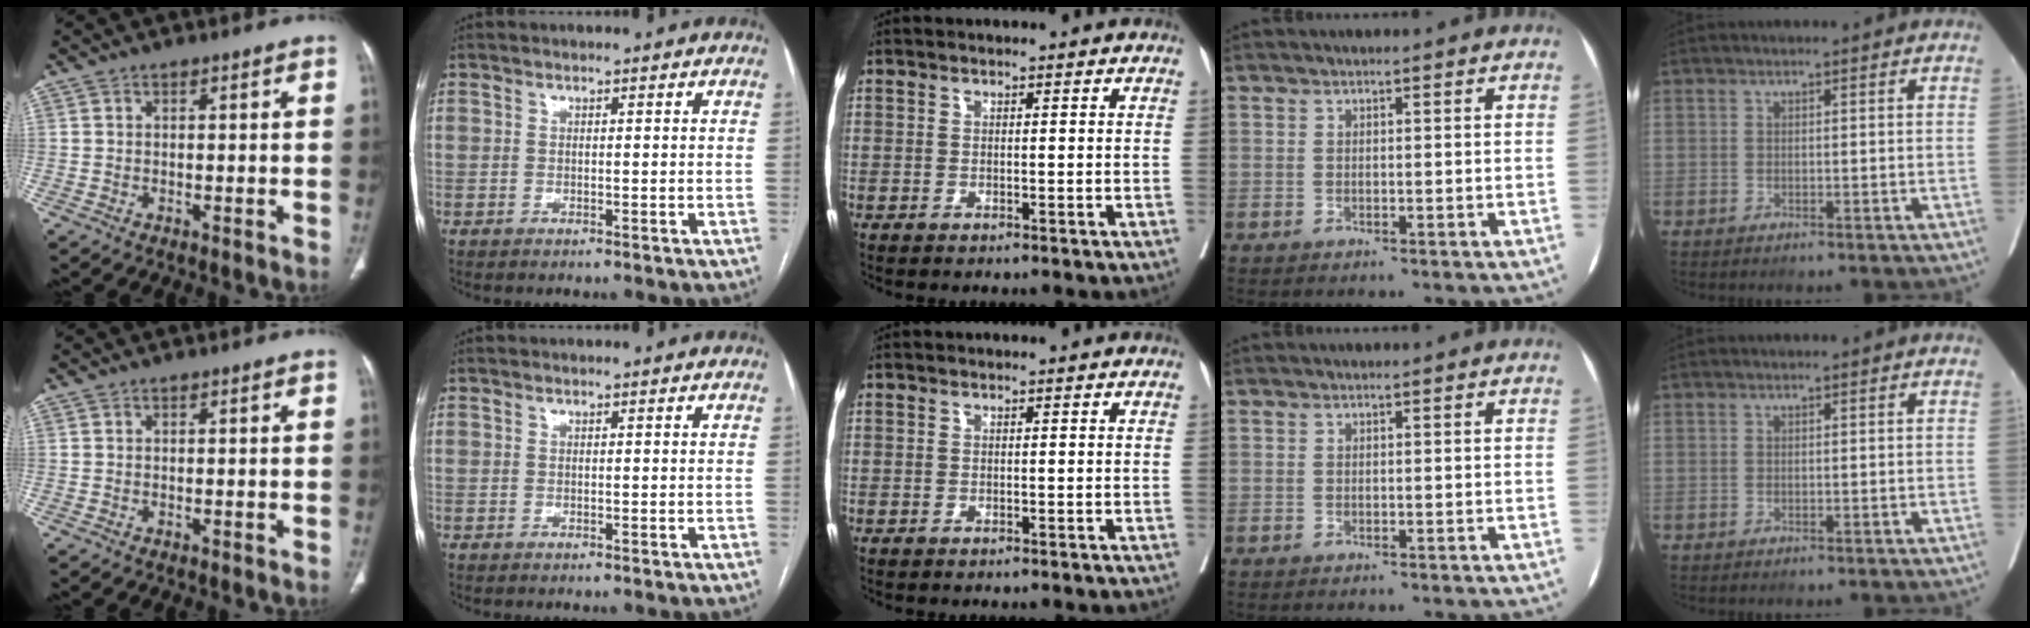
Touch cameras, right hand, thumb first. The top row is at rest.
{}